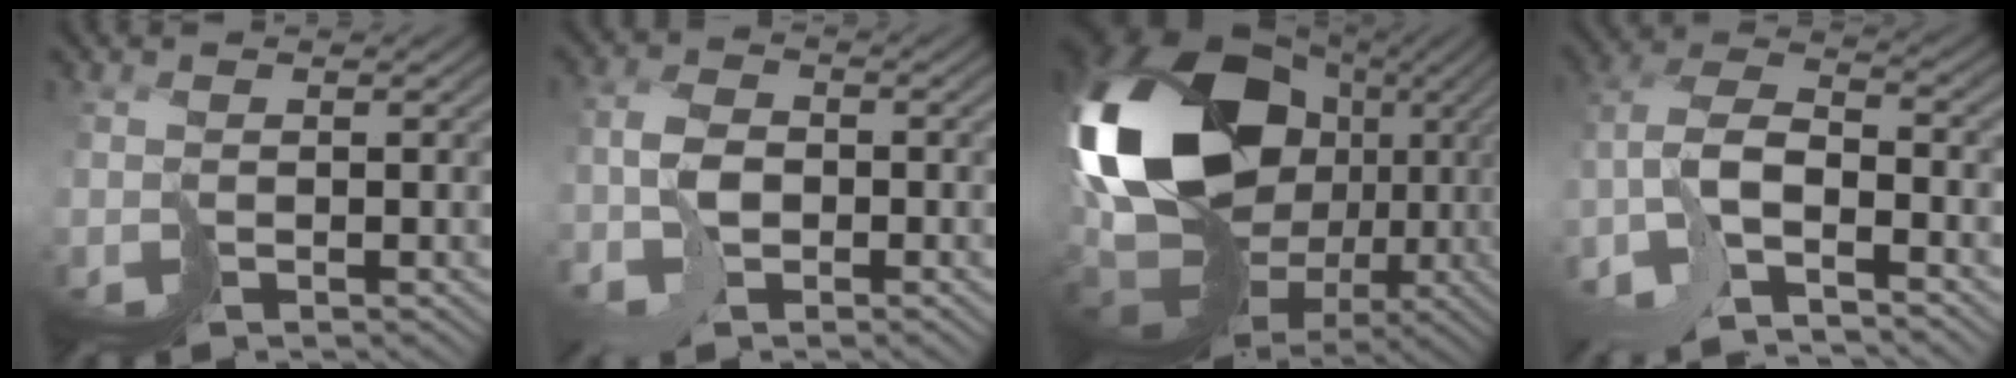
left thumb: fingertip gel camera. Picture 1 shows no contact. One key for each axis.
{"total": 4.1, "fx": -1.7, "fy": 2.4, "fz": 2.8, "tx": -0.060, "ty": 0.004, "tz": -0.042}
{"total": 22.1, "fx": 1.1, "fy": 15.6, "fz": 15.7, "tx": -0.363, "ty": -0.008, "tz": 0.025}
{"total": 8.2, "fx": -5.0, "fy": 2.4, "fz": 6.0, "tx": -0.117, "ty": 0.004, "tz": -0.110}